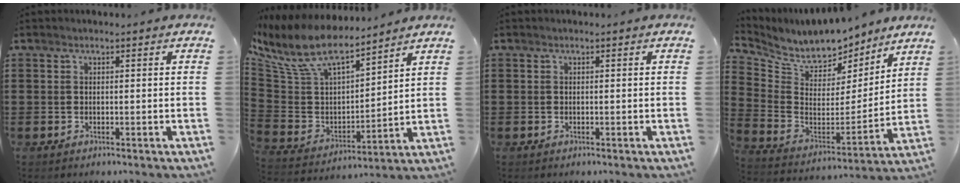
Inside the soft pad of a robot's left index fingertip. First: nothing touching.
{"total": 11.1, "force": [8.8, 3.6, 5.7], "torque": [-0.153, -0.050, 0.156]}
{"total": 0.0}
{"total": 8.9, "force": [8.2, 2.7, 2.1], "torque": [-0.080, -0.059, 0.145]}